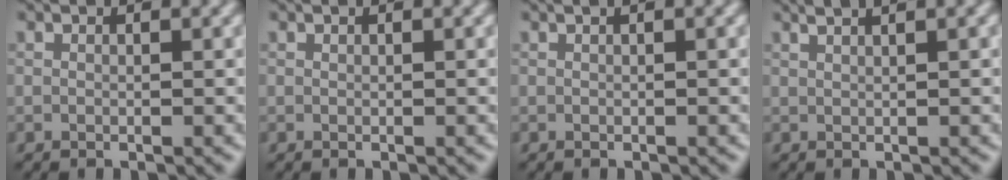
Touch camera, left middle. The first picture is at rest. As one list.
[{"total": 0.0}, {"total": 1.2, "force": [0.5, 0.3, 1.0], "torque": [-0.012, 0.006, 0.003]}, {"total": 4.5, "force": [2.8, 1.8, 3.0], "torque": [-0.018, 0.030, 0.010]}]